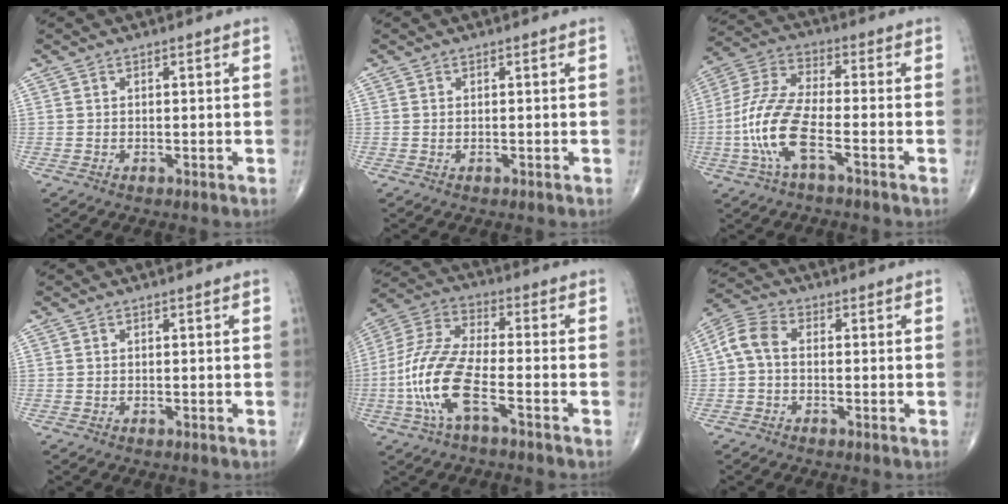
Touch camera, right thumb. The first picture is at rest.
{"total": 0.0}
{"total": 12.2, "force": [-4.2, 4.1, 10.7], "torque": [-0.244, 0.032, -0.086]}
{"total": 0.0}
{"total": 13.4, "force": [-4.8, 4.4, 11.7], "torque": [-0.266, 0.032, -0.096]}
{"total": 5.6, "force": [-0.2, 3.6, 4.3], "torque": [-0.088, 0.019, -0.016]}